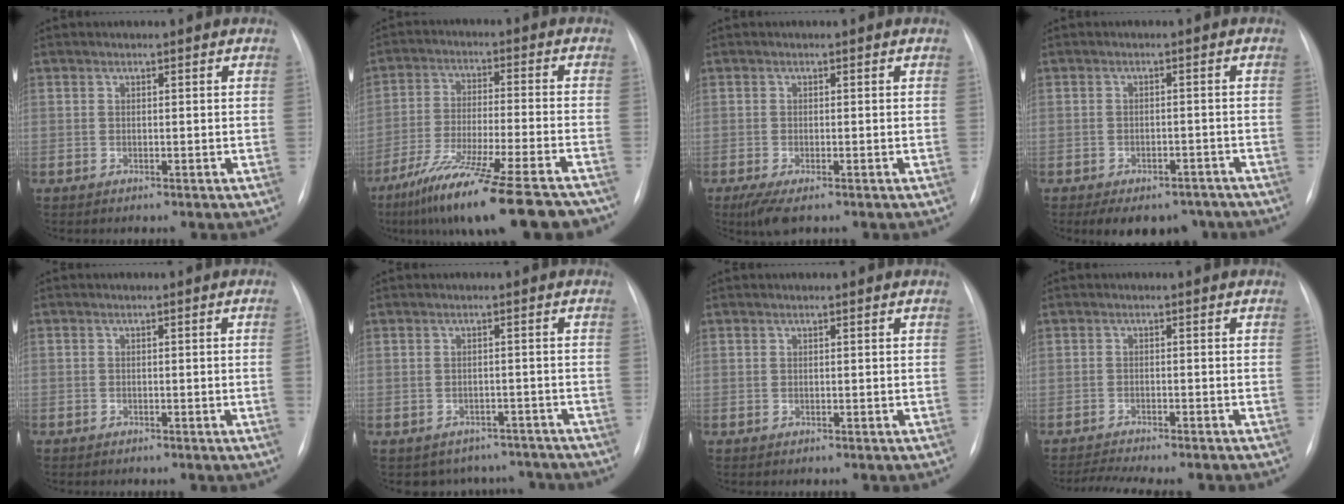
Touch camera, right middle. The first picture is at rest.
{"total": 21.1, "force": [-16.5, 1.1, 13.0], "torque": [-0.174, -0.034, -0.264]}
{"total": 3.8, "force": [-2.4, 1.1, 2.8], "torque": [-0.056, -0.011, -0.038]}
{"total": 10.5, "force": [-8.0, 5.5, 4.1], "torque": [-0.054, 0.010, -0.100]}
{"total": 1.2, "force": [-0.5, -0.4, 1.0], "torque": [-0.017, 0.004, -0.013]}
{"total": 7.3, "force": [-6.4, 3.6, -0.2], "torque": [0.017, 0.024, -0.070]}
{"total": 0.0}
{"total": 8.7, "force": [-7.9, 0.9, 3.6], "torque": [-0.049, -0.002, -0.111]}